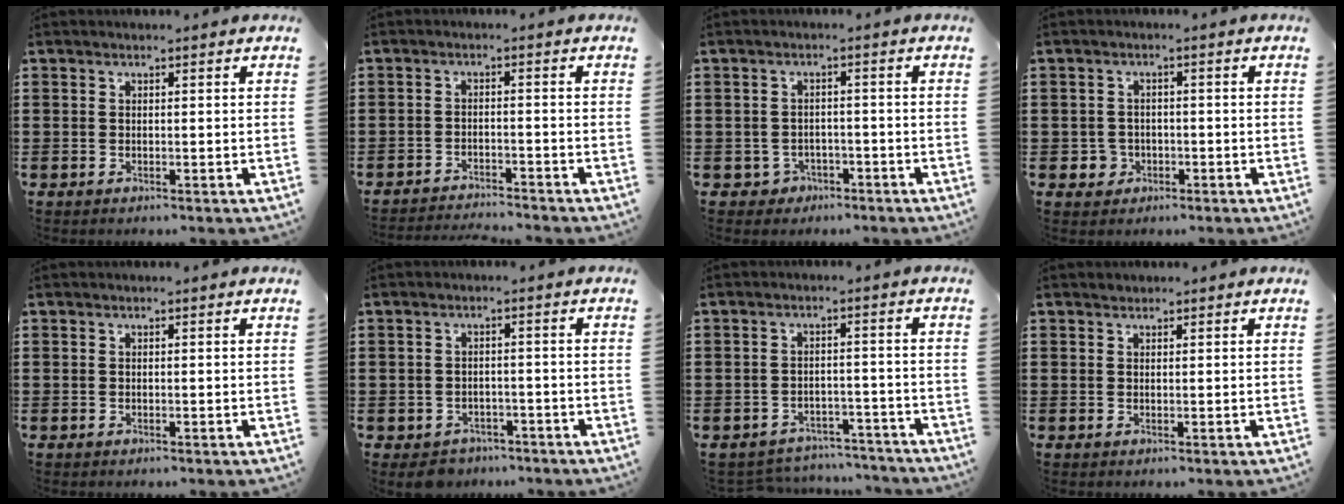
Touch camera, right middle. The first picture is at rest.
{"total": 2.6, "force": [-2.6, 0.0, 0.1], "torque": [-0.006, -0.001, -0.056]}
{"total": 2.1, "force": [-1.6, 1.3, 0.2], "torque": [-0.012, 0.001, -0.038]}
{"total": 2.2, "force": [-0.9, 1.9, 0.5], "torque": [-0.015, 0.003, -0.021]}
{"total": 0.0}
{"total": 2.6, "force": [-2.4, 1.0, 0.0], "torque": [-0.009, 0.002, -0.053]}
{"total": 3.8, "force": [-3.7, 0.6, 0.0], "torque": [-0.007, 0.004, -0.079]}
{"total": 0.8, "force": [0.7, 0.3, -0.1], "torque": [0.002, 0.002, 0.013]}